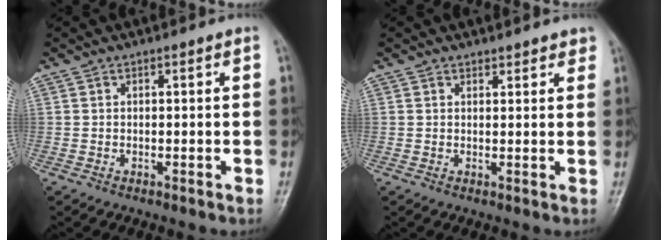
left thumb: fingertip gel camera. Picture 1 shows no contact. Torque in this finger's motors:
{"motor_torque": [-0.26, -0.13, -0.29, -0.12, 0.07]}